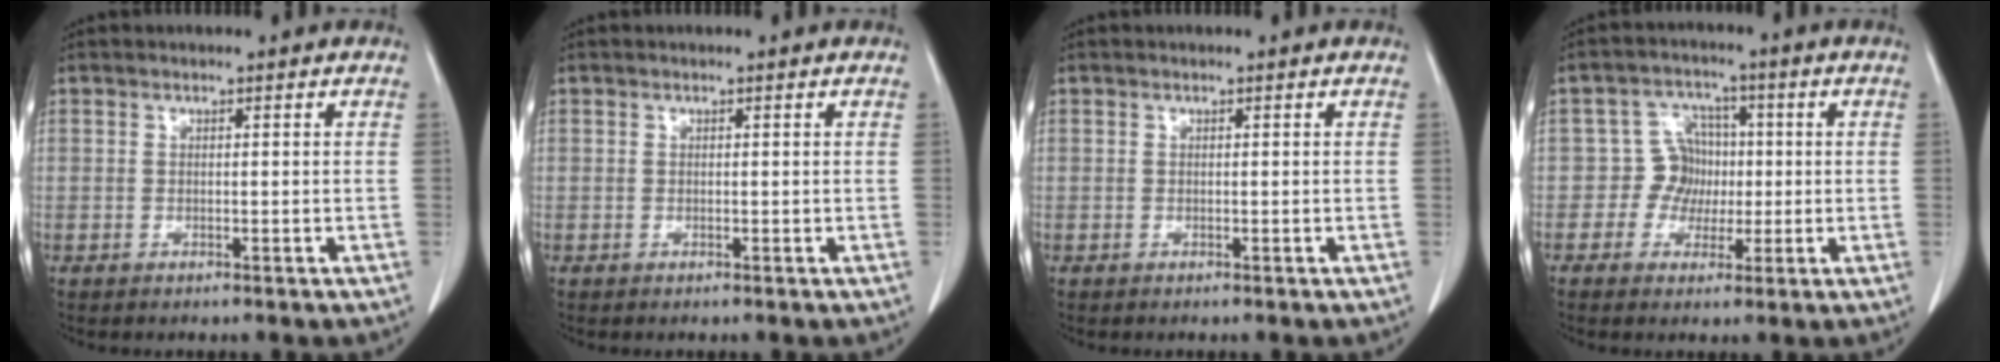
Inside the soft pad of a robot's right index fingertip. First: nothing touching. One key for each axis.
{"total": 0.0}
{"total": 0.0}
{"total": 5.4, "fx": -0.5, "fy": 5.1, "fz": 1.7, "tx": -0.026, "ty": 0.020, "tz": -0.009}